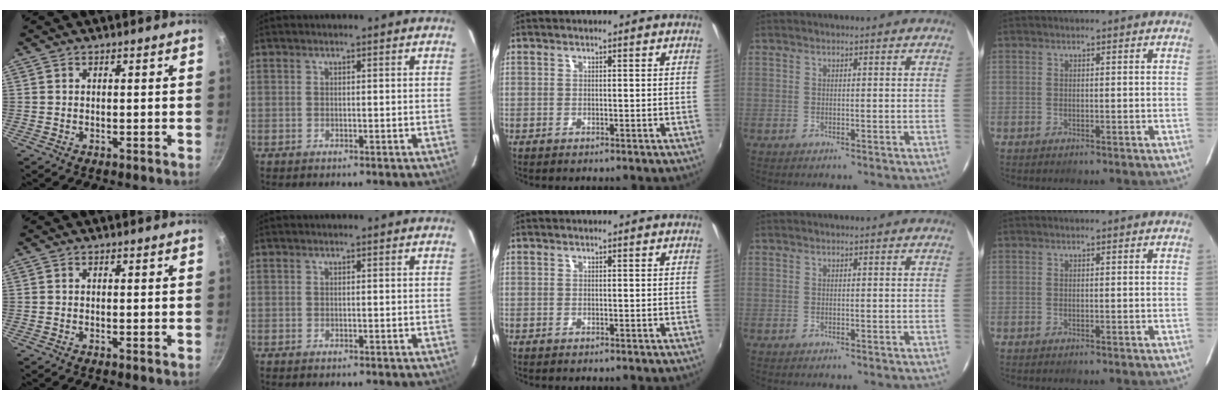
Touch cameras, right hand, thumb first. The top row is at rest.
{}